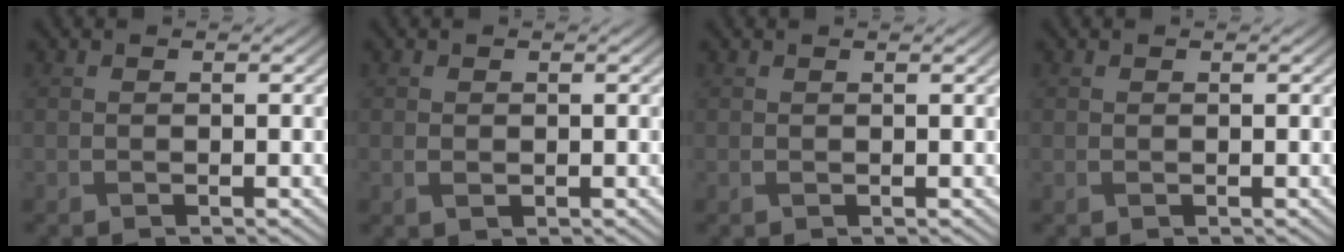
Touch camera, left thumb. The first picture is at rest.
{"total": 0.9, "force": [0.0, 0.7, 0.6], "torque": [-0.015, -0.003, 0.003]}
{"total": 0.5, "force": [0.4, 0.0, 0.4], "torque": [-0.007, 0.004, 0.008]}
{"total": 0.0}